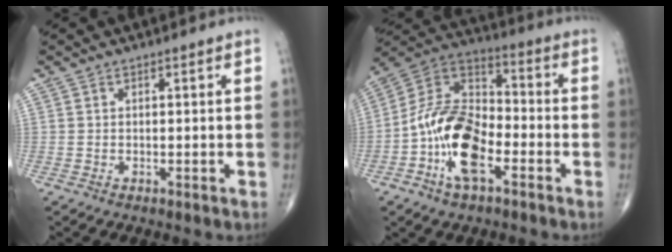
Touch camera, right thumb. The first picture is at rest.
{"total": 16.1, "force": [-5.8, 8.3, 12.6], "torque": [-0.225, 0.045, -0.115]}